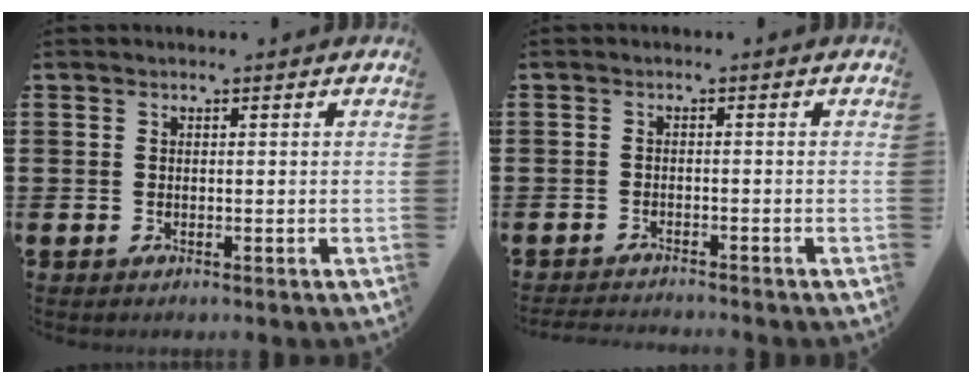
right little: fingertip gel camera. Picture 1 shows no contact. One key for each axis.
{"total": 1.3, "fx": -1.3, "fy": -0.1, "fz": 0.1, "tx": -0.003, "ty": 0.002, "tz": -0.027}